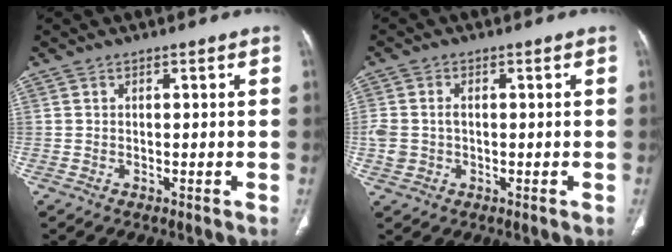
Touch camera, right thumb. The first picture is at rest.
{"total": 4.3, "force": [-0.1, 3.2, 2.8], "torque": [-0.066, 0.011, 0.003]}